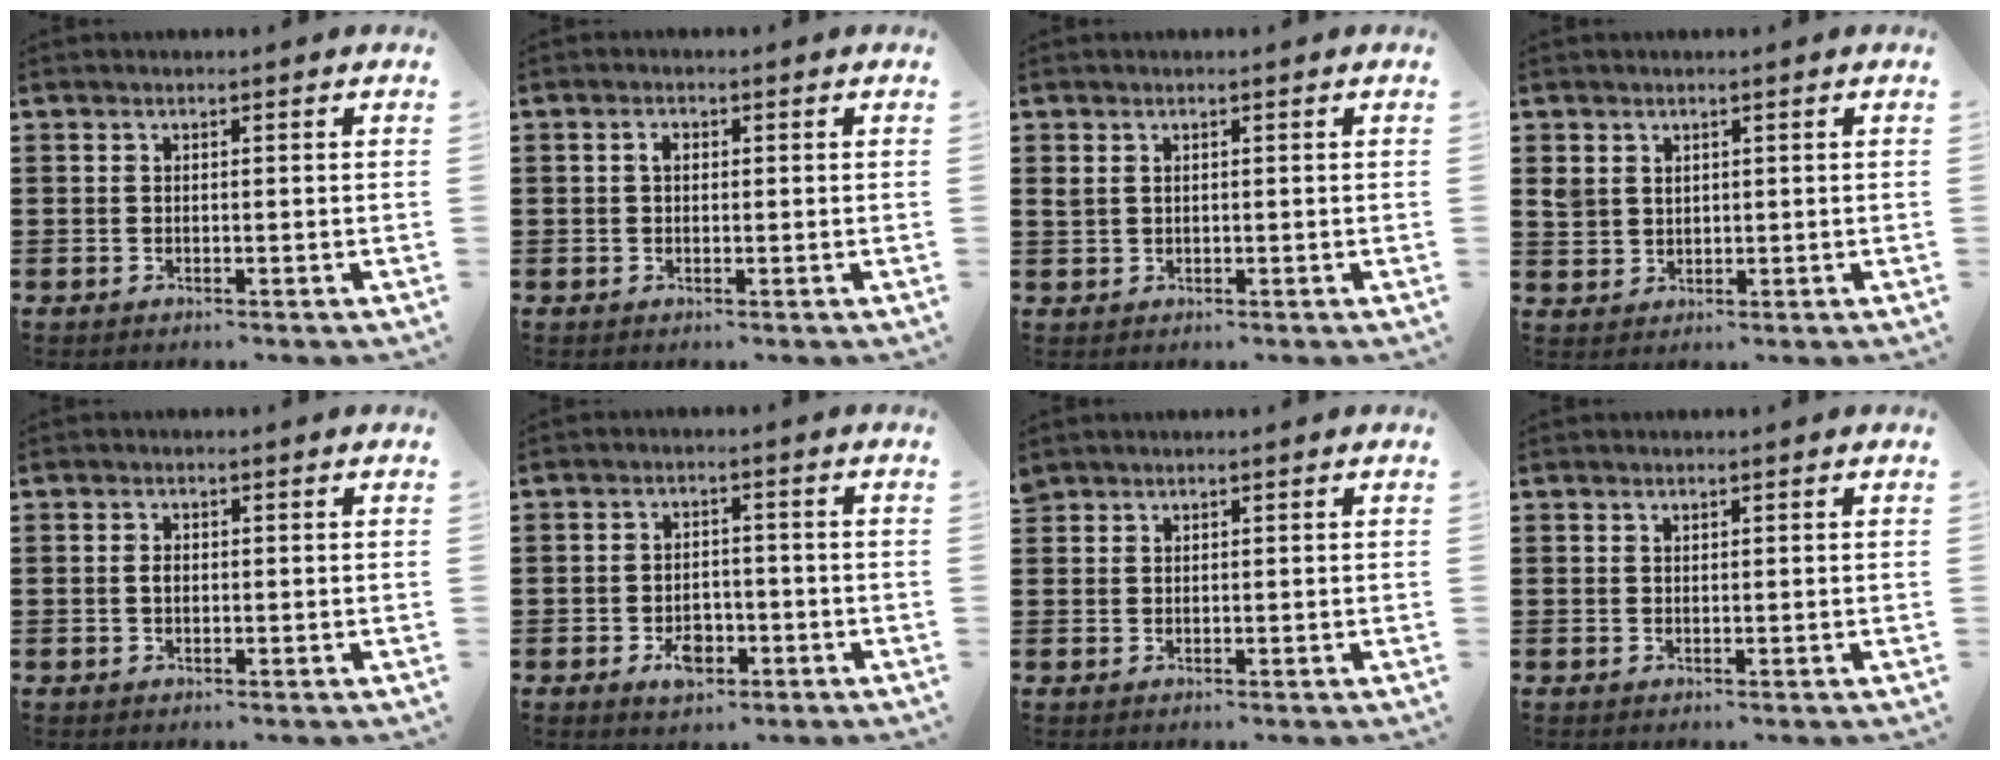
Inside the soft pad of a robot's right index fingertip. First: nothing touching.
{"total": 1.5, "force": [0.3, 1.0, 1.1], "torque": [-0.025, 0.008, 0.004]}
{"total": 1.2, "force": [0.7, 0.8, 0.5], "torque": [-0.014, 0.003, 0.013]}
{"total": 2.6, "force": [1.5, 2.0, 0.6], "torque": [-0.021, 0.010, 0.029]}
{"total": 1.3, "force": [0.0, 0.8, 1.1], "torque": [-0.023, 0.005, -0.001]}
{"total": 4.5, "force": [-2.1, 2.5, 3.2], "torque": [-0.052, -0.001, -0.037]}
{"total": 1.1, "force": [1.0, 0.4, -0.2], "torque": [0.001, 0.001, 0.020]}
{"total": 0.5, "force": [0.4, 0.3, 0.1], "torque": [-0.003, 0.002, 0.008]}